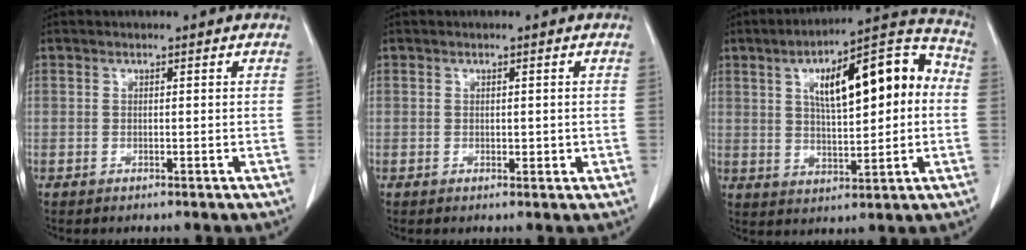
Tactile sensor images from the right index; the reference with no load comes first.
{"total": 1.3, "force": [0.1, 0.8, 1.0], "torque": [-0.006, 0.000, 0.008]}
{"total": 16.9, "force": [2.9, 5.0, 15.8], "torque": [-0.233, 0.043, 0.046]}